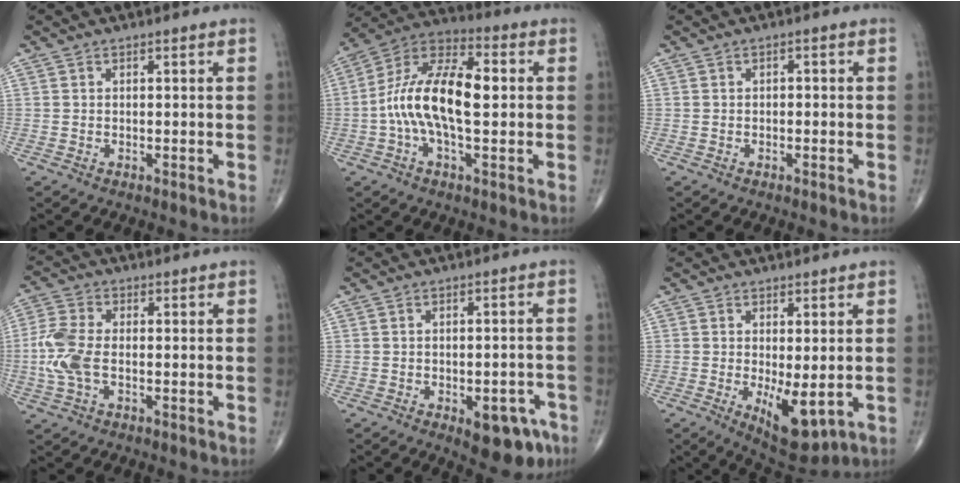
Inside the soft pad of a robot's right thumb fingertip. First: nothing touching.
{"total": 16.2, "force": [-0.1, 7.2, 14.5], "torque": [-0.270, 0.034, -0.011]}
{"total": 0.8, "force": [-0.1, 0.5, 0.5], "torque": [0.001, 0.003, -0.007]}
{"total": 7.7, "force": [-1.2, 4.1, 6.4], "torque": [-0.167, 0.012, -0.027]}
{"total": 8.8, "force": [-4.6, 4.2, 6.2], "torque": [-0.050, 0.022, -0.051]}
{"total": 8.3, "force": [-1.6, 3.3, 7.4], "torque": [-0.105, -0.022, -0.010]}